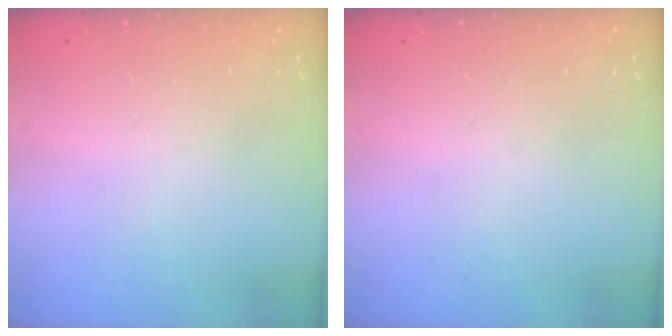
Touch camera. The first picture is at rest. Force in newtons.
{"total": 0.0}